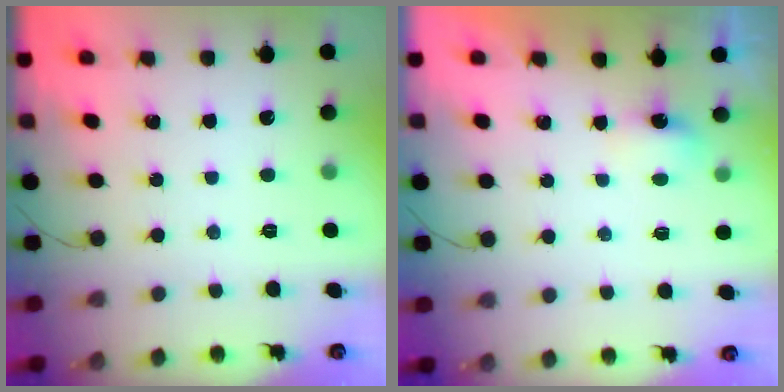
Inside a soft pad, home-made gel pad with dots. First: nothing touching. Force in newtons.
{"total": 3.3, "press": 3.1, "slide": 1.1}